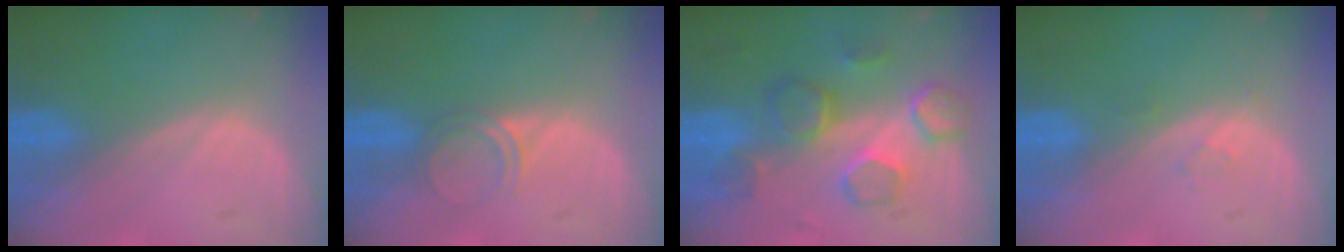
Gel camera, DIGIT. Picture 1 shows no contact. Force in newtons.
{"total": 2.5, "press": 2.1, "slide": 1.2}
{"total": 8.8, "press": 7.9, "slide": 3.7}
{"total": 1.1, "press": 1.0, "slide": 0.1}